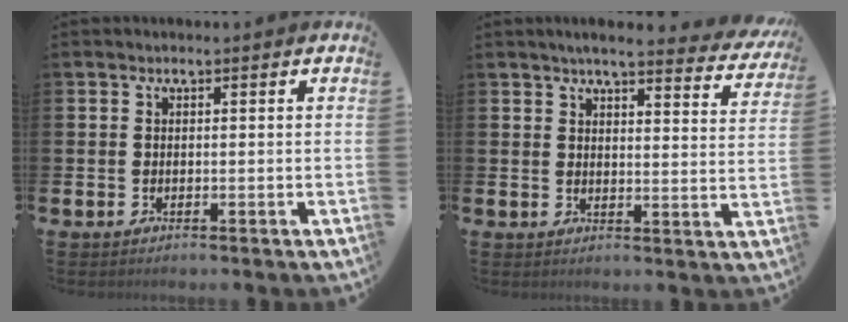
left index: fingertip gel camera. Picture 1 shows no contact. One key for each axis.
{"total": 4.4, "fx": 4.1, "fy": 0.2, "fz": 1.7, "tx": -0.039, "ty": -0.027, "tz": 0.066}